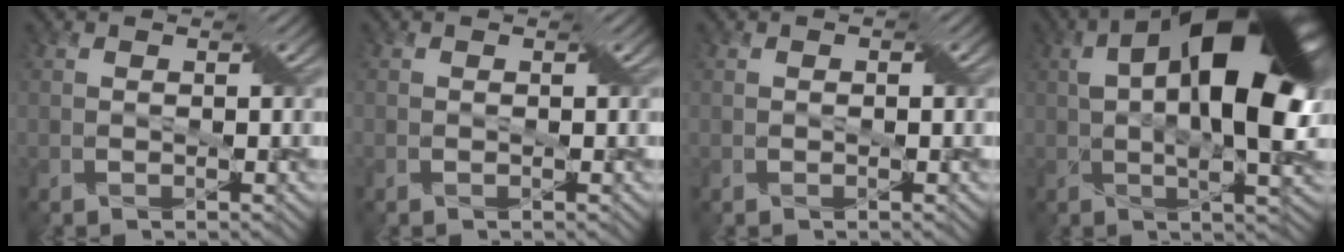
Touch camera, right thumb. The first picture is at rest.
{"total": 0.0}
{"total": 0.0}
{"total": 18.9, "force": [4.2, 8.2, 16.5], "torque": [-0.251, 0.027, 0.053]}